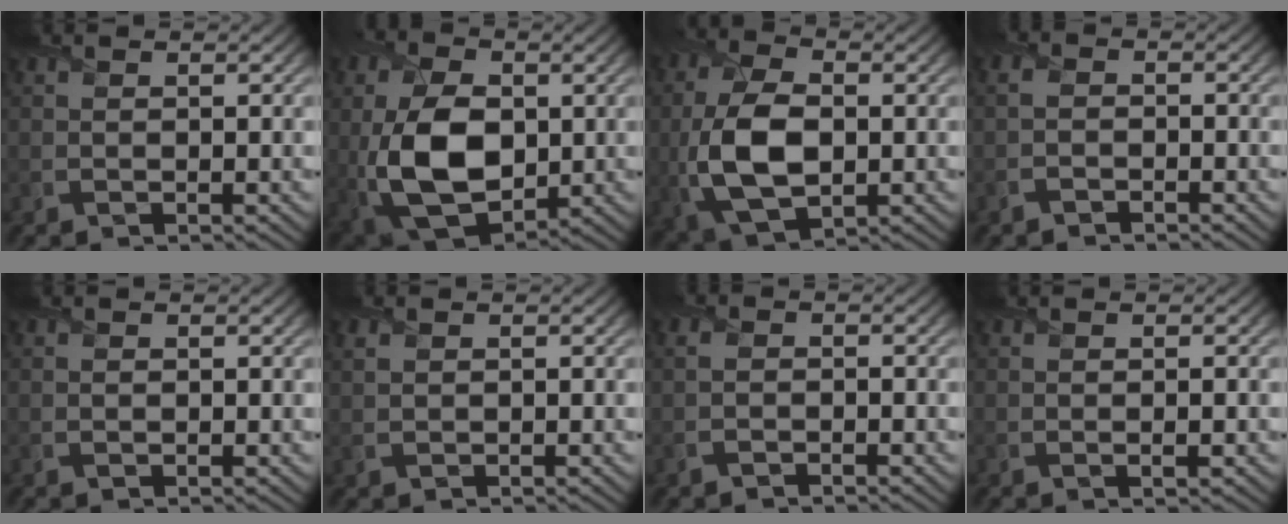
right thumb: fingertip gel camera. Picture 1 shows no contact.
{"total": 14.6, "force": [-0.8, 9.3, 11.3], "torque": [-0.241, -0.005, -0.014]}
{"total": 11.4, "force": [-1.3, 6.7, 9.1], "torque": [-0.221, -0.005, -0.023]}
{"total": 2.2, "force": [-1.4, 1.2, 1.2], "torque": [-0.028, 0.000, -0.034]}
{"total": 0.5, "force": [0.0, 0.3, 0.4], "torque": [-0.010, 0.000, 0.003]}
{"total": 1.4, "force": [0.4, 1.0, 0.9], "torque": [-0.024, 0.000, 0.011]}
{"total": 1.8, "force": [-1.0, 1.1, 1.1], "torque": [-0.025, -0.002, -0.021]}
{"total": 1.0, "force": [-0.2, 0.1, 1.0], "torque": [-0.018, -0.002, -0.003]}